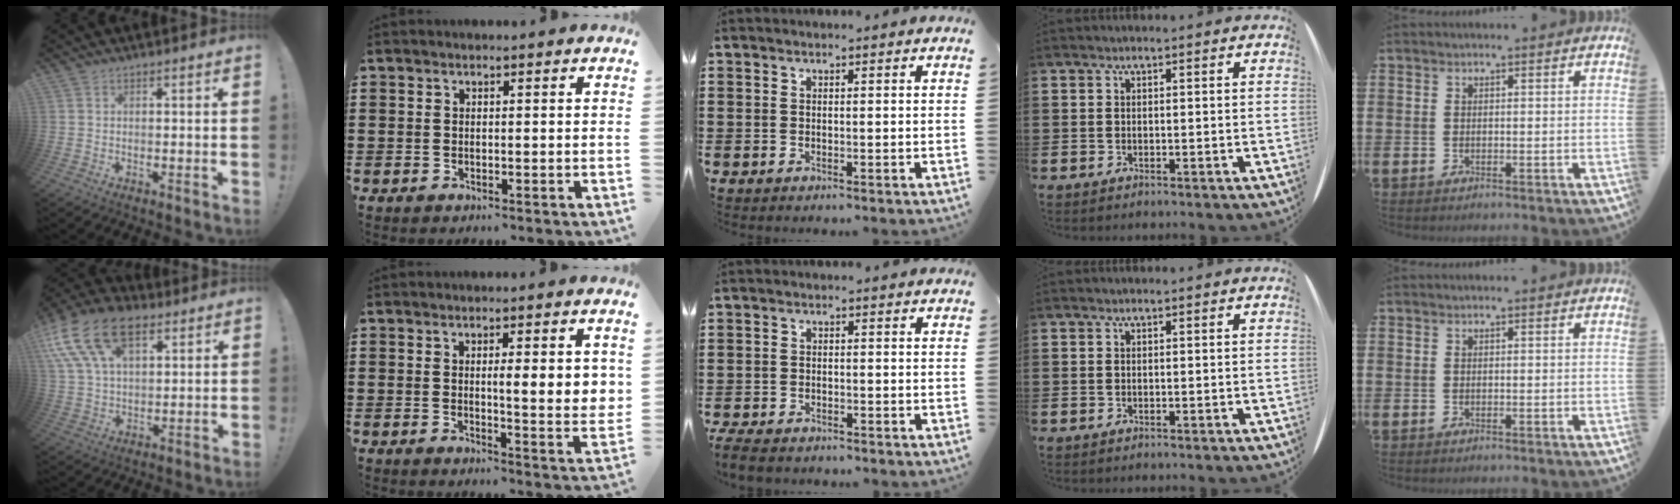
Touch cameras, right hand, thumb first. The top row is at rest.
{"thumb": {"total": 18.6, "force": [9.5, 10.6, 11.9], "torque": [-0.228, -0.046, 0.172]}, "index": {"total": 5.0, "force": [1.0, 0.7, 4.9], "torque": [-0.078, -0.008, 0.010]}, "middle": {"total": 2.5, "force": [-2.4, 0.4, 0.7], "torque": [-0.029, -0.002, -0.053]}}